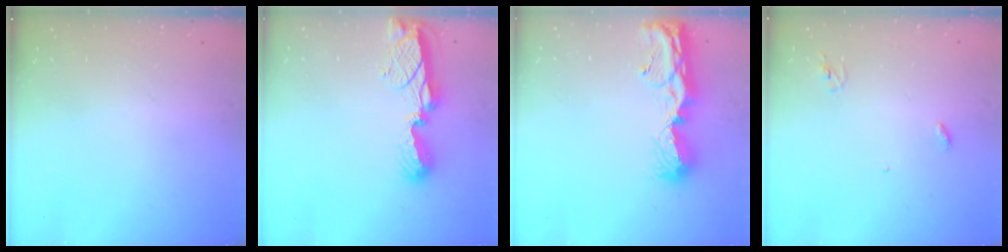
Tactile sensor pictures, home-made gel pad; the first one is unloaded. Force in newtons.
{"total": 9.6, "press": 9.6, "slide": 1.2}
{"total": 12.3, "press": 12.3, "slide": 1.3}
{"total": 2.9, "press": 2.9, "slide": 0.2}